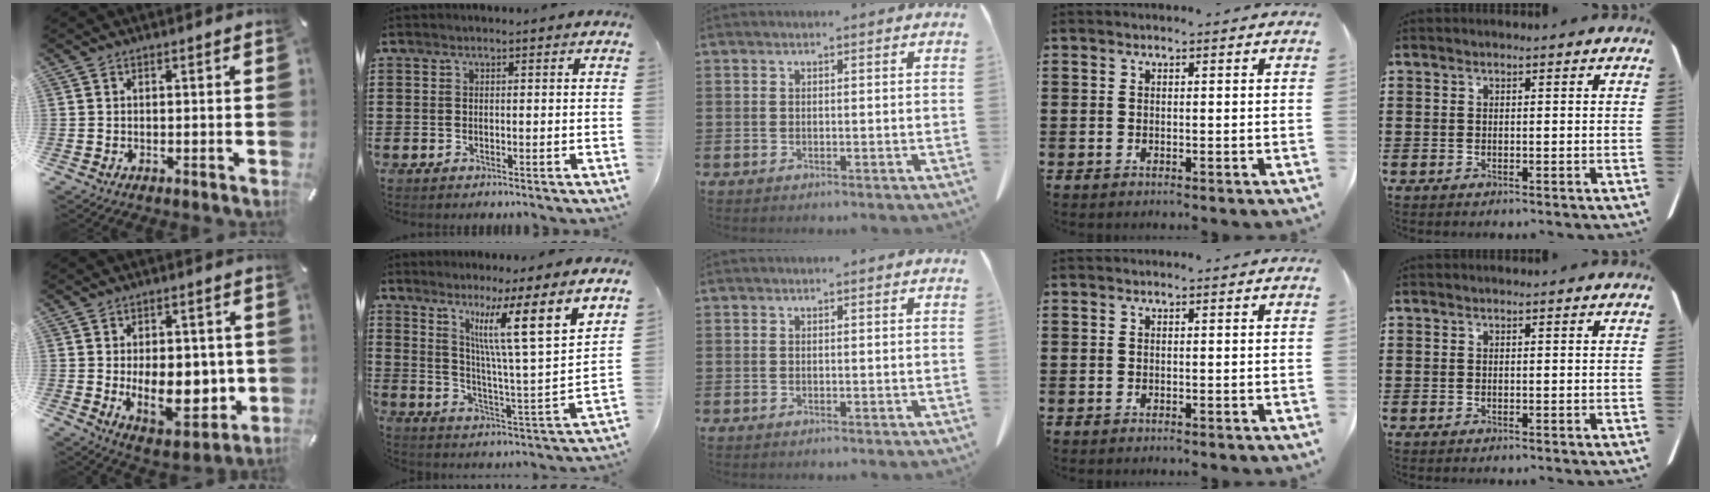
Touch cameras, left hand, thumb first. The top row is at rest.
{"thumb": {"total": 13.9, "force": [-1.1, 8.4, 11.1], "torque": [-0.152, -0.012, -0.015]}, "index": {"total": 11.4, "force": [7.1, -0.2, 8.9], "torque": [-0.168, -0.046, 0.104]}}